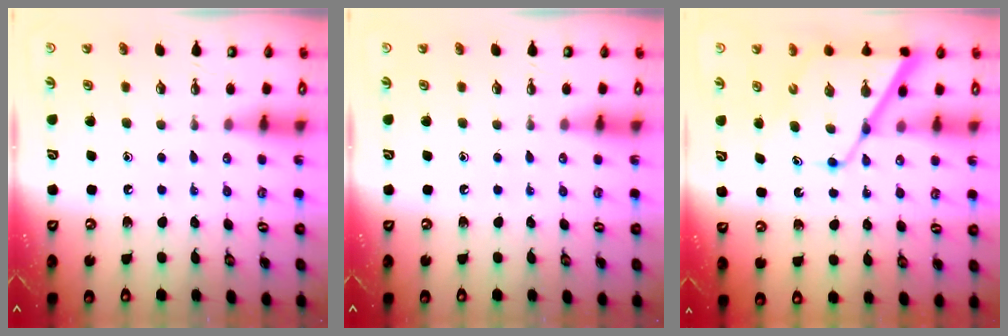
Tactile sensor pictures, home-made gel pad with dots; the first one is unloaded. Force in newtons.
{"total": 0.0}
{"total": 12.5, "press": 12.4, "slide": 1.0}